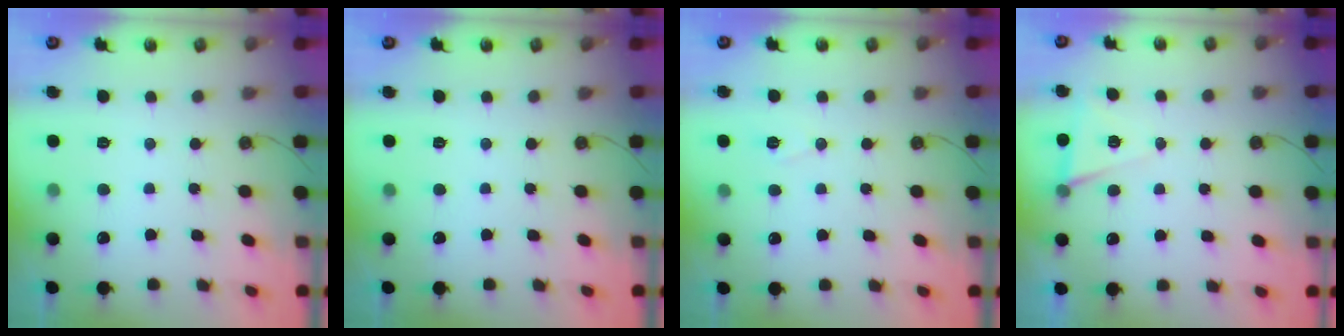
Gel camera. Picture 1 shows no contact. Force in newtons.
{"total": 0.0}
{"total": 7.3, "press": 5.7, "slide": 4.6}
{"total": 6.3, "press": 4.4, "slide": 4.5}